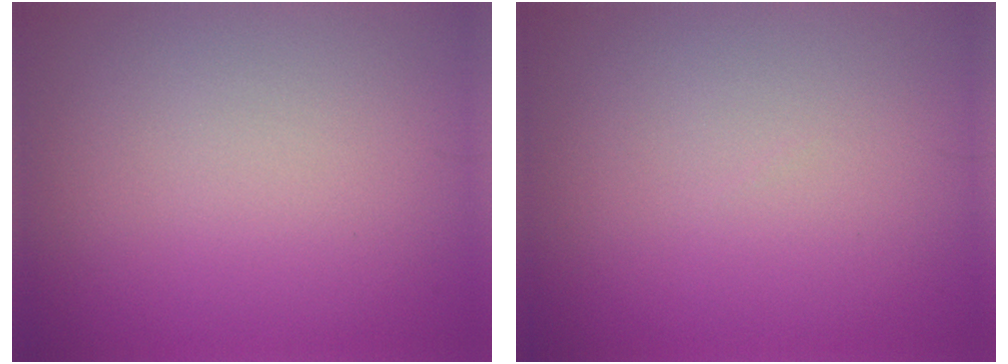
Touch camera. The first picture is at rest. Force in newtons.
{"total": 0.0}